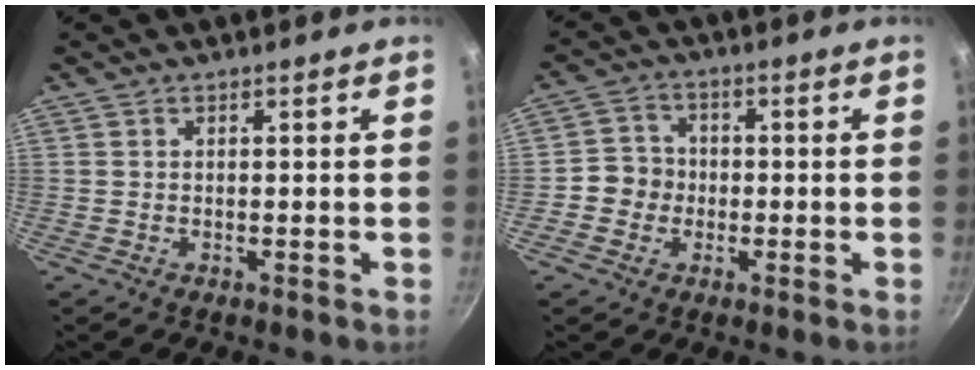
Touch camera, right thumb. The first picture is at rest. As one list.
[{"total": 5.0, "force": [-1.1, 4.7, 1.4], "torque": [0.003, 0.018, -0.033]}]